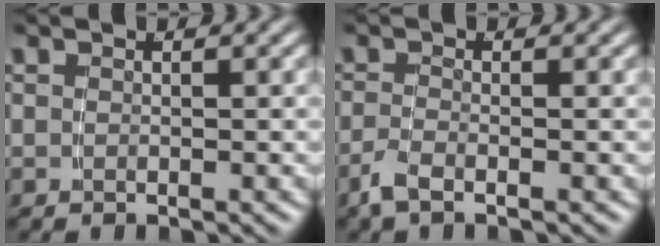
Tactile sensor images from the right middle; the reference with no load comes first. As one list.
[{"total": 1.8, "force": [-1.4, -0.1, 1.1], "torque": [-0.023, -0.006, -0.025]}]